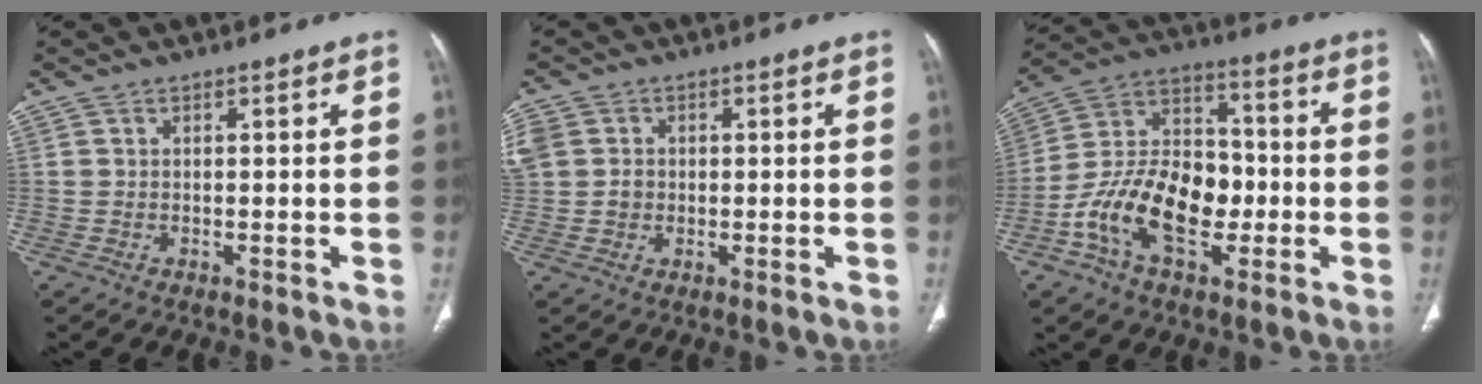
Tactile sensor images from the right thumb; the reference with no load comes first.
{"total": 9.1, "force": [1.0, 8.0, 4.1], "torque": [-0.125, 0.022, 0.027]}
{"total": 17.2, "force": [-4.8, 10.5, 12.8], "torque": [-0.208, 0.038, -0.089]}